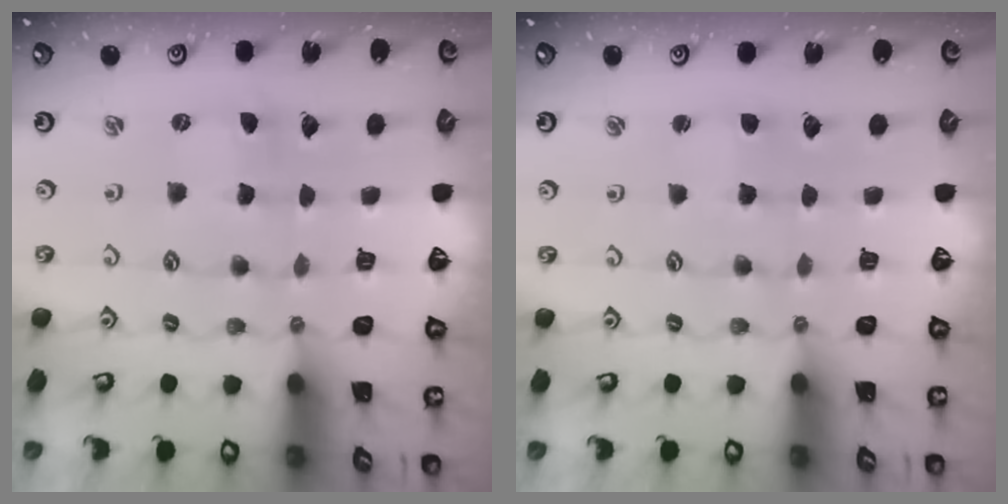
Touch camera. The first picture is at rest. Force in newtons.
{"total": 2.1, "press": 2.1, "slide": 0.3}